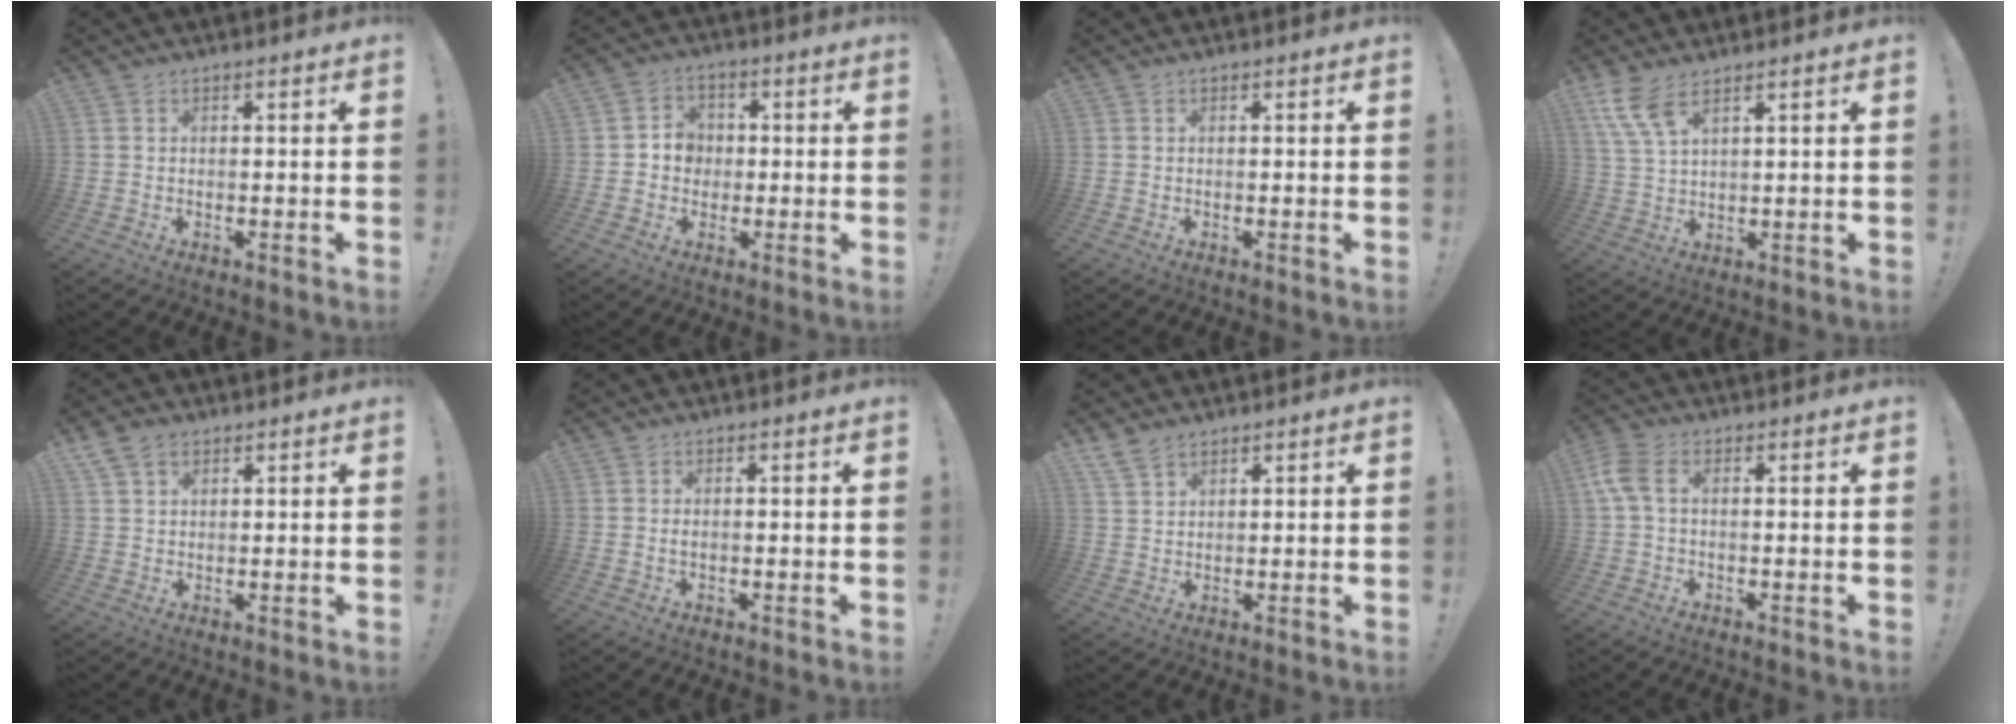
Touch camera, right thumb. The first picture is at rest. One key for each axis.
{"total": 6.1, "fx": -0.3, "fy": 5.6, "fz": 2.3, "tx": -0.035, "ty": 0.010, "tz": -0.003}
{"total": 0.0}
{"total": 7.7, "fx": 5.1, "fy": 2.4, "fz": 5.3, "tx": -0.117, "ty": -0.014, "tz": 0.100}
{"total": 4.6, "fx": 2.7, "fy": 3.1, "fz": 2.1, "tx": -0.039, "ty": -0.005, "tz": 0.054}
{"total": 0.6, "fx": -0.1, "fy": 0.3, "fz": 0.5, "tx": -0.013, "ty": 0.003, "tz": -0.002}
{"total": 4.4, "fx": 3.6, "fy": 2.0, "fz": 1.6, "tx": -0.031, "ty": -0.017, "tz": 0.070}
{"total": 5.3, "fx": 0.6, "fy": 2.7, "fz": 4.5, "tx": -0.100, "ty": 0.006, "tz": 0.015}